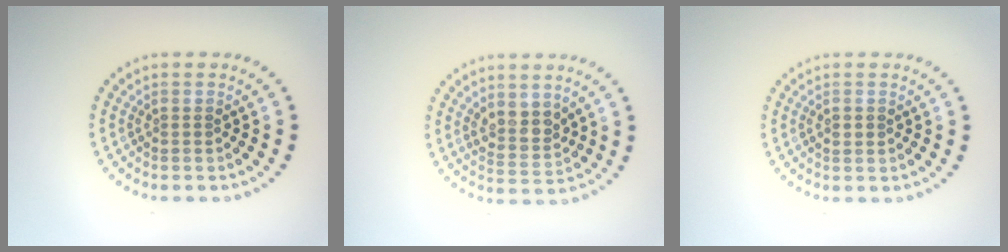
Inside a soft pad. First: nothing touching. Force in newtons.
{"total": 2.4, "press": 2.1, "slide": 1.1}
{"total": 1.3, "press": 1.3, "slide": 0.2}